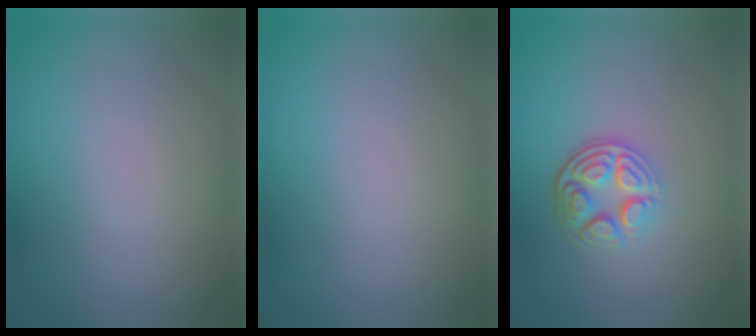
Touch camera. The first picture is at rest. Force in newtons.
{"total": 0.0}
{"total": 4.7, "press": 3.4, "slide": 3.1}